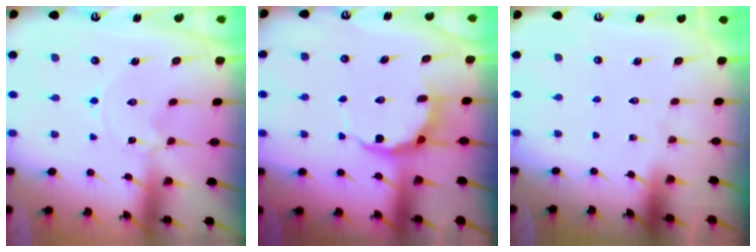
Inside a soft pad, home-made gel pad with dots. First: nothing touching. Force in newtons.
{"total": 5.9, "press": 5.6, "slide": 1.8}
{"total": 0.0}